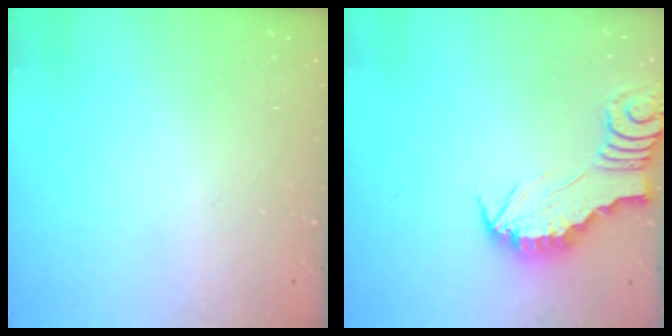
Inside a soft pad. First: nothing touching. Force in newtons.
{"total": 2.5, "press": 2.5, "slide": 0.2}